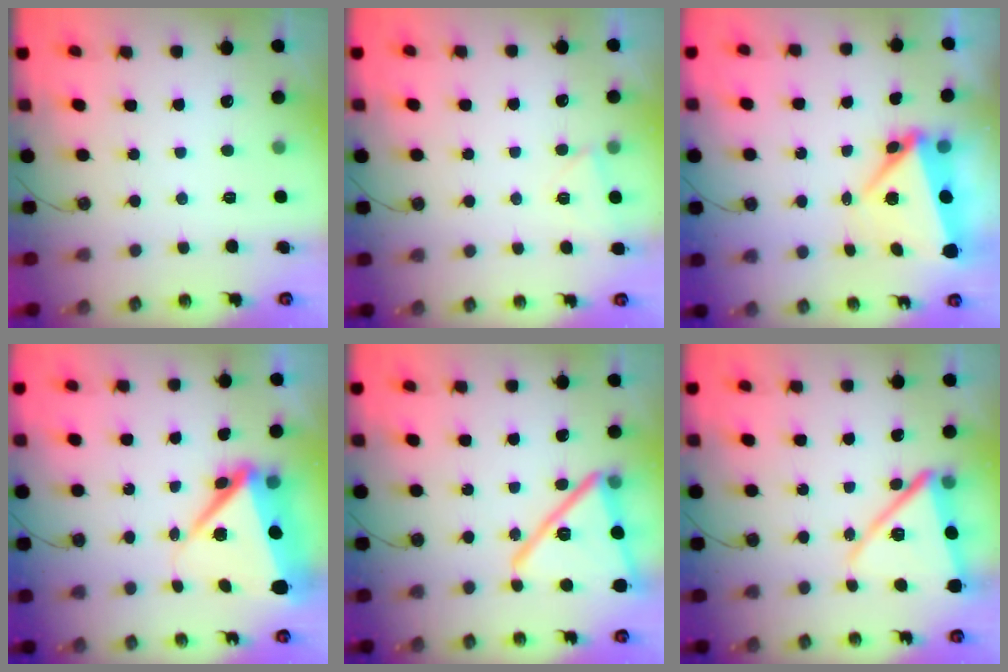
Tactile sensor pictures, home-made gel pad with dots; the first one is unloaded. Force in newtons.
{"total": 3.4, "press": 2.1, "slide": 2.7}
{"total": 6.5, "press": 6.3, "slide": 1.6}
{"total": 10.8, "press": 10.6, "slide": 1.7}
{"total": 20.6, "press": 20.5, "slide": 1.4}
{"total": 15.0, "press": 14.9, "slide": 1.7}